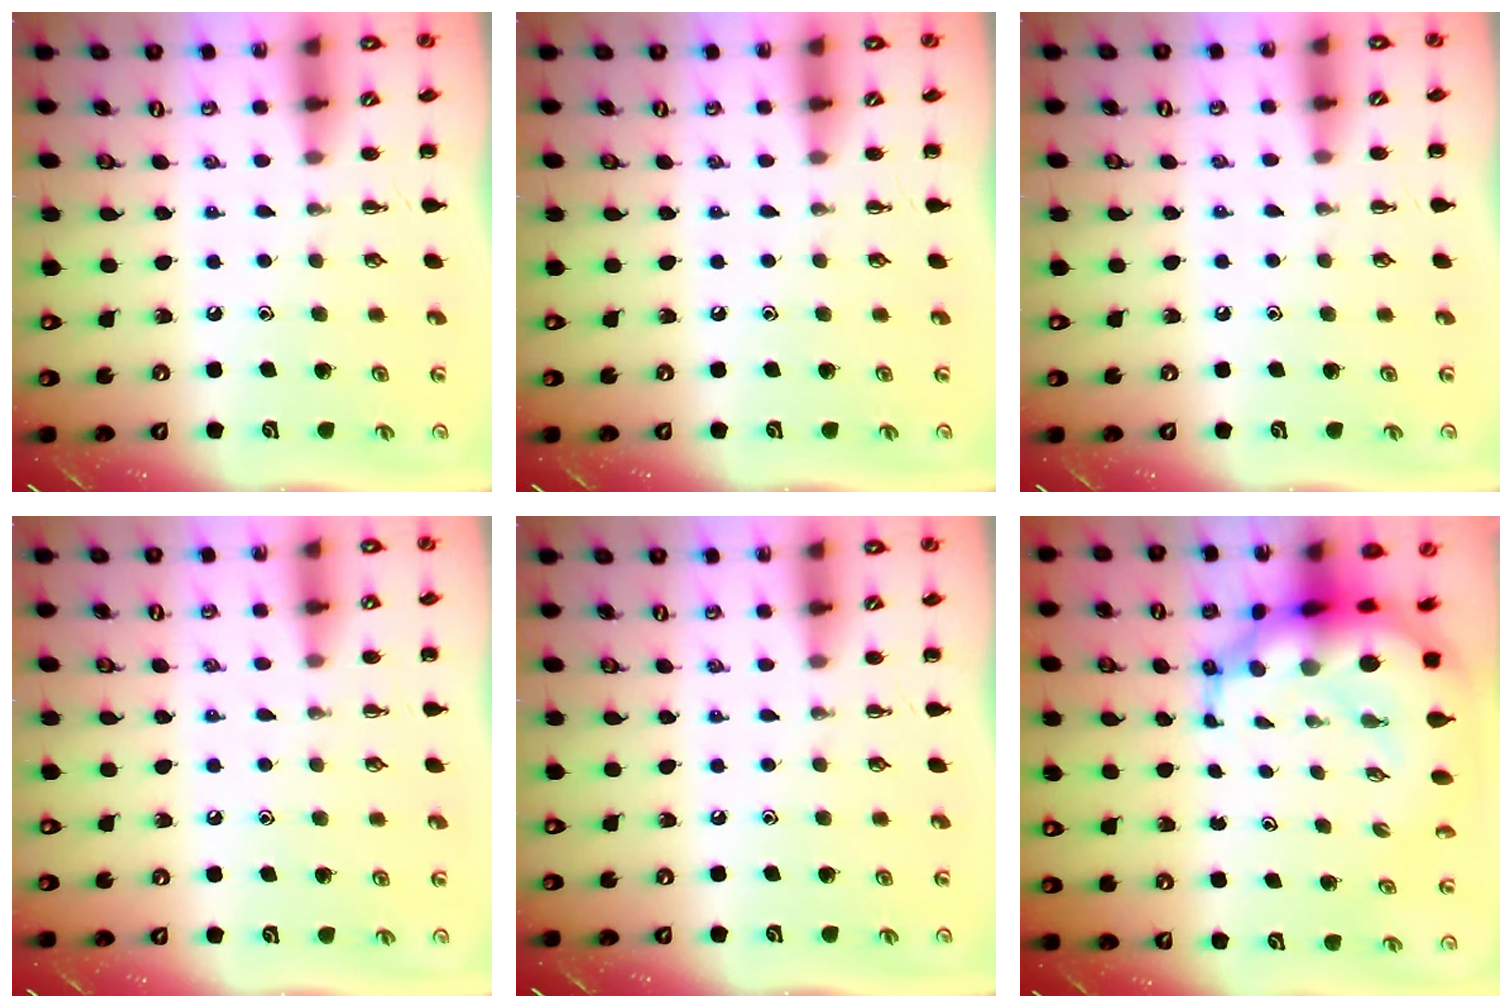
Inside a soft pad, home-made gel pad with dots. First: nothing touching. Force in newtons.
{"total": 0.0}
{"total": 4.6, "press": 4.3, "slide": 1.8}
{"total": 5.7, "press": 5.5, "slide": 1.5}
{"total": 0.0}
{"total": 13.0, "press": 12.6, "slide": 3.4}